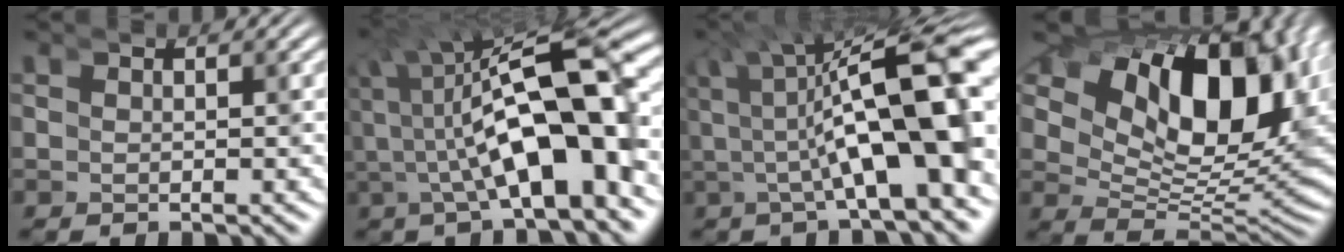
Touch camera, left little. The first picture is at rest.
{"total": 8.5, "force": [-3.4, 3.5, 6.9], "torque": [-0.126, -0.010, -0.054]}
{"total": 9.1, "force": [-1.7, 3.8, 8.1], "torque": [-0.107, 0.005, -0.036]}
{"total": 16.9, "force": [3.8, 10.3, 12.8], "torque": [-0.215, -0.003, 0.046]}